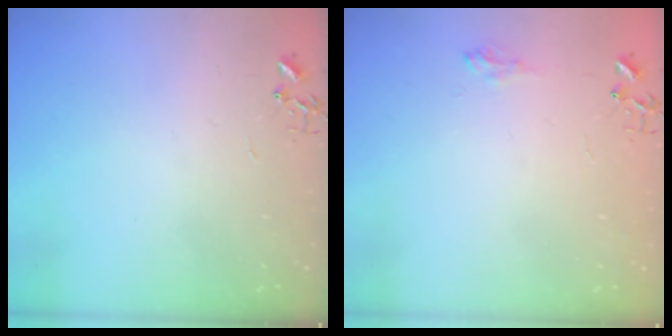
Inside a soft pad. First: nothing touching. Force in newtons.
{"total": 7.9, "press": 7.8, "slide": 1.0}